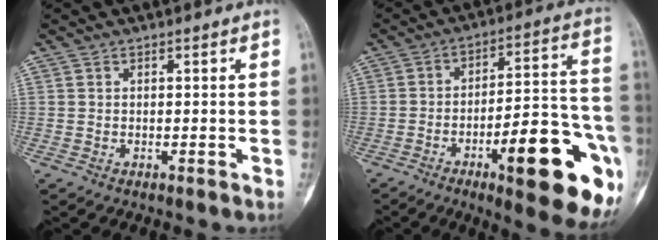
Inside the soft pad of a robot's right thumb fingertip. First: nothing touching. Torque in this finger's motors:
{"motor_torque": [0.21, 0.84, 0.96, -0.98, 0.16]}